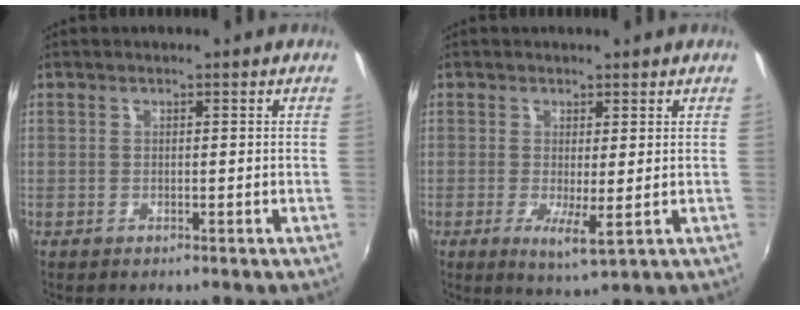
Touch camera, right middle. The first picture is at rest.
{"total": 4.4, "force": [-0.6, 0.5, 4.3], "torque": [-0.081, -0.014, -0.008]}